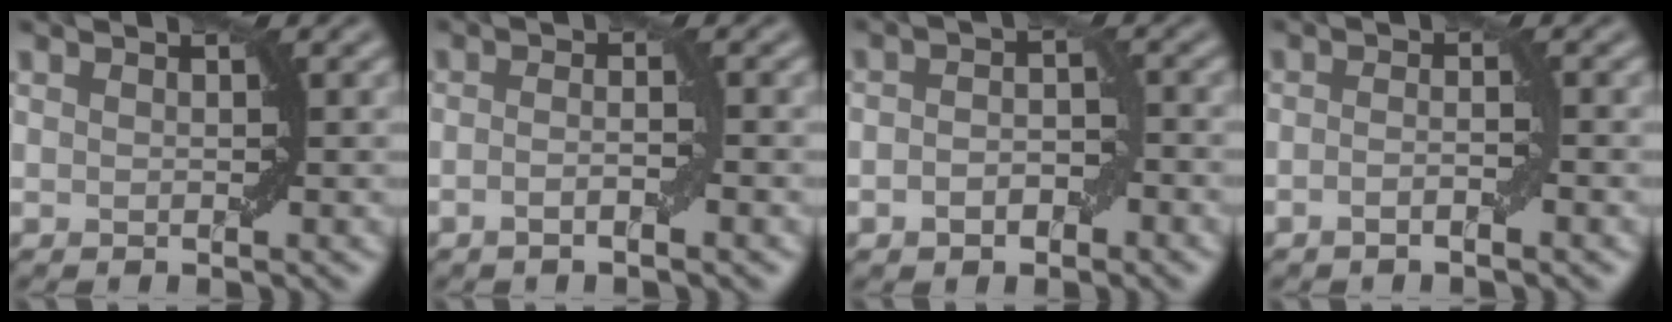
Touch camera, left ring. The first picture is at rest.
{"total": 1.8, "force": [-0.8, 0.2, 1.6], "torque": [-0.029, 0.001, -0.016]}
{"total": 2.9, "force": [-1.1, 1.8, 2.1], "torque": [-0.032, 0.003, -0.022]}
{"total": 1.5, "force": [-0.8, 0.2, 1.3], "torque": [-0.023, 0.002, -0.016]}